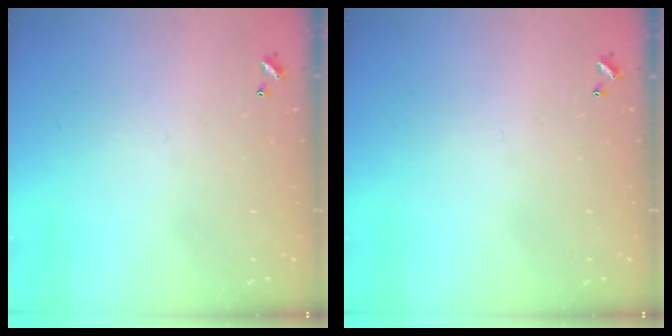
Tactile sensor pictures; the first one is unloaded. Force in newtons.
{"total": 0.0}